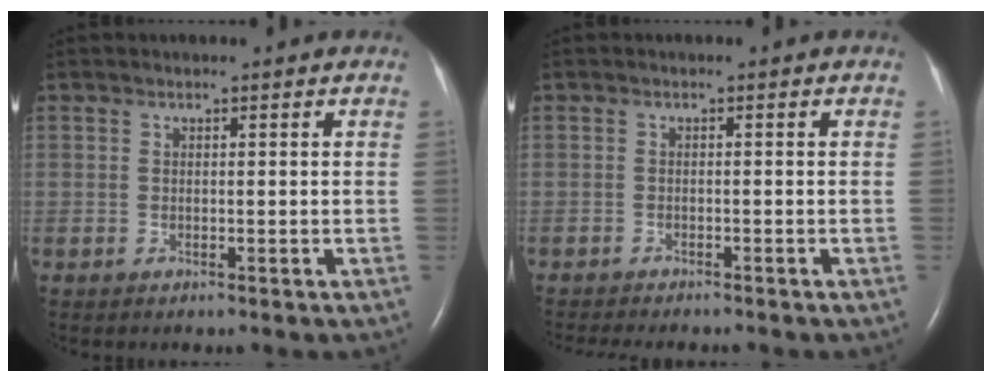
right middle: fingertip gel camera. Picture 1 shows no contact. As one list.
[{"total": 6.8, "force": [-6.1, 1.1, 2.9], "torque": [-0.035, -0.011, -0.087]}]